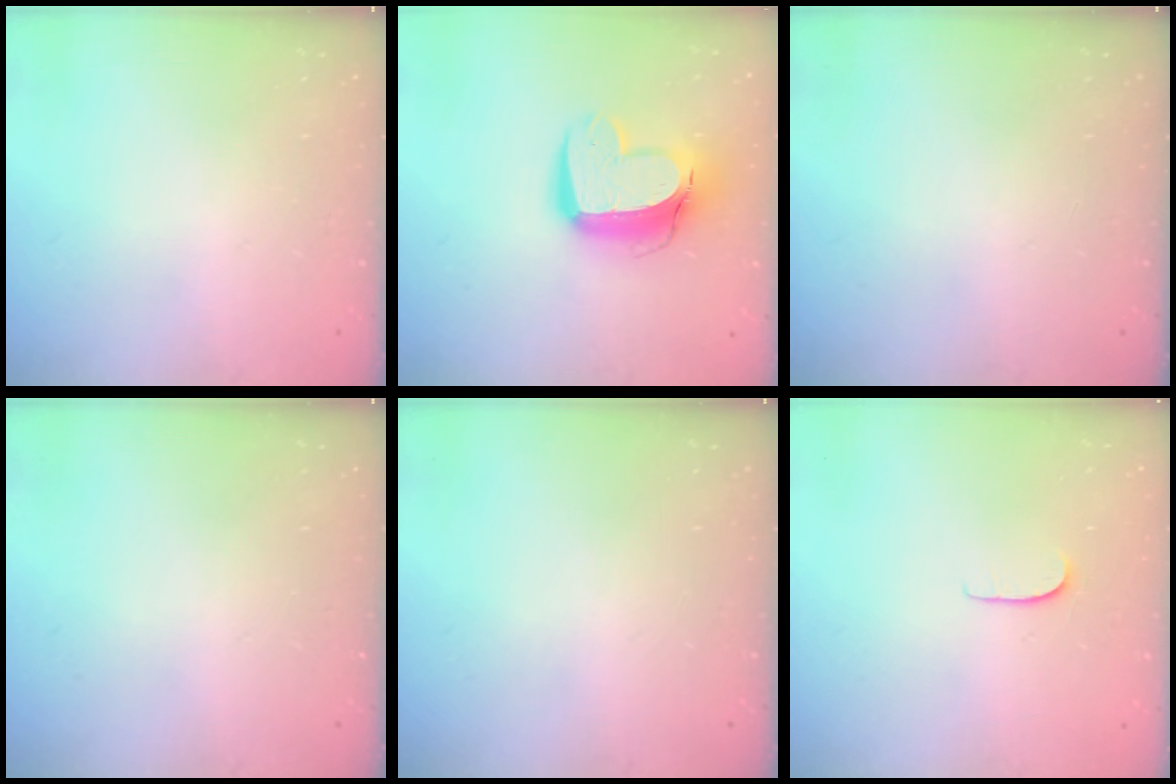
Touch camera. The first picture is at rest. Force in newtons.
{"total": 13.6, "press": 13.5, "slide": 1.4}
{"total": 0.0}
{"total": 0.0}
{"total": 0.0}
{"total": 4.2, "press": 4.2, "slide": 0.4}